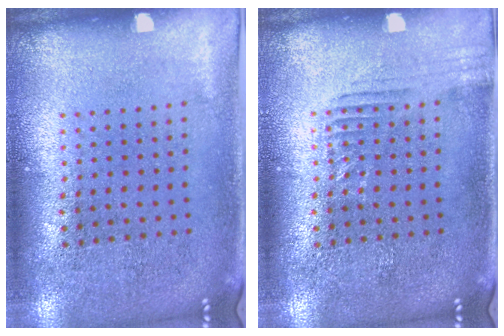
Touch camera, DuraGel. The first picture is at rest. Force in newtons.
{"total": 1.2, "press": 1.2, "slide": 0.1}